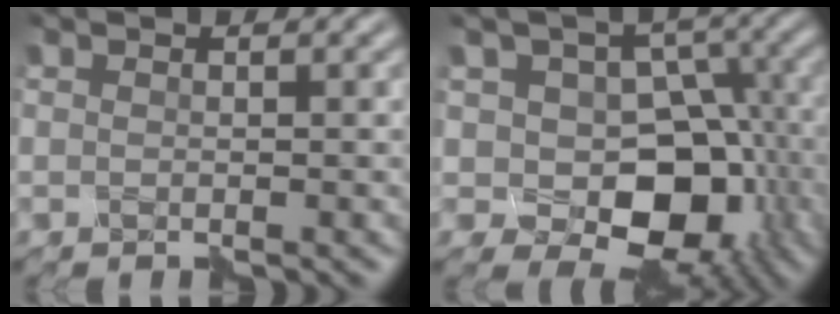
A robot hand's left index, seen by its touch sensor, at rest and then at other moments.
{"total": 7.8, "force": [-2.3, 5.9, 4.6], "torque": [-0.050, -0.007, -0.047]}